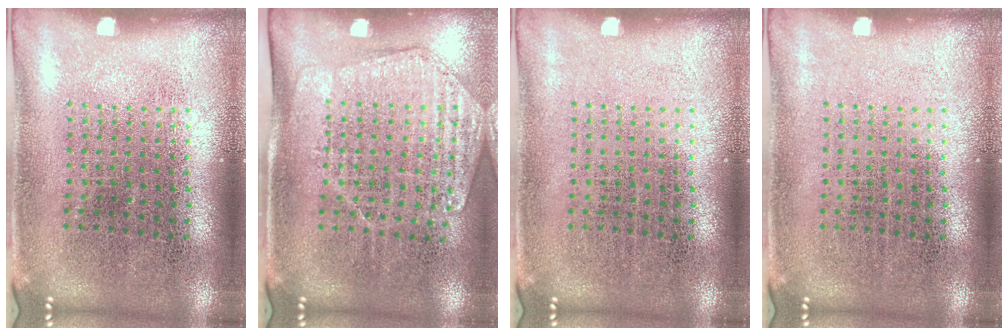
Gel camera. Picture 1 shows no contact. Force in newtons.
{"total": 1.6, "press": 1.5, "slide": 0.6}
{"total": 0.0}
{"total": 0.0}